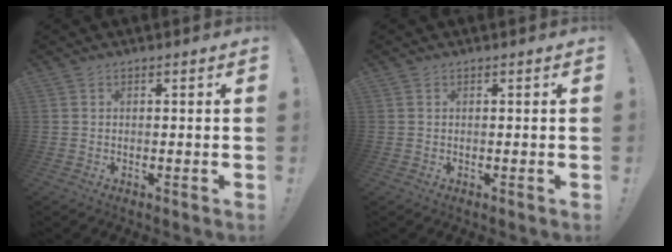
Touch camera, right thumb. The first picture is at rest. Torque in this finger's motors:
{"motor_torque": [-0.02, 0.15, -0.01, 0.10, 0.05]}